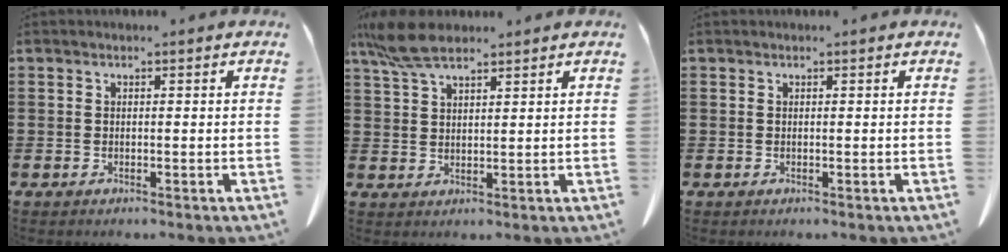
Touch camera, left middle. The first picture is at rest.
{"total": 6.9, "force": [5.1, 2.0, 4.1], "torque": [-0.100, -0.007, 0.095]}
{"total": 0.0}